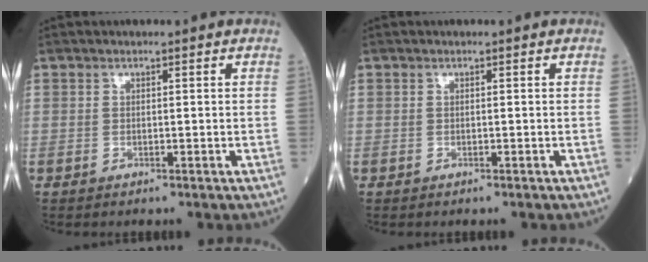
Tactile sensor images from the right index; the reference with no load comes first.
{"total": 0.0}